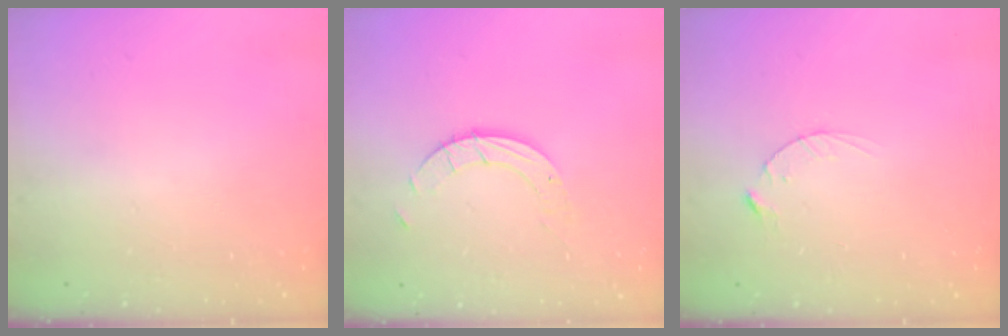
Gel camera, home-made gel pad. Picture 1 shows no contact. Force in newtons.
{"total": 4.9, "press": 4.9, "slide": 0.3}
{"total": 2.5, "press": 2.5, "slide": 0.4}